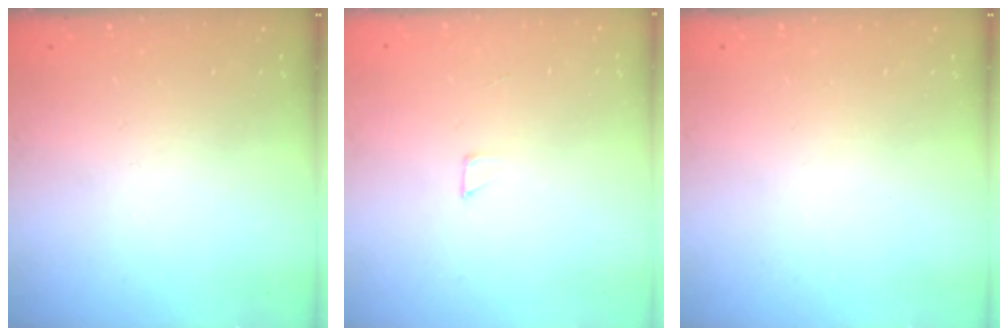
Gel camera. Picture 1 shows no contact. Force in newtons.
{"total": 2.0, "press": 2.0, "slide": 0.0}
{"total": 0.0}